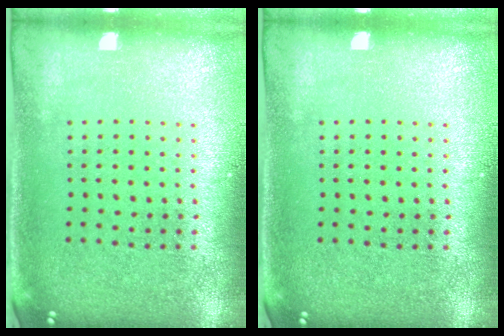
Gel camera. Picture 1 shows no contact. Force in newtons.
{"total": 0.0}